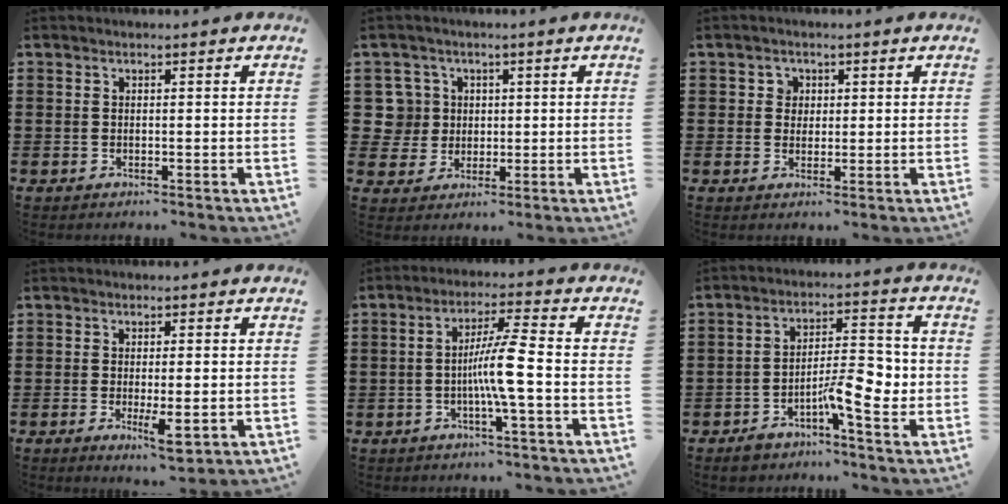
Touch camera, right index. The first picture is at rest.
{"total": 5.7, "force": [1.1, 5.5, 1.3], "torque": [-0.058, 0.014, 0.019]}
{"total": 2.0, "force": [0.4, 2.0, 0.3], "torque": [-0.016, 0.009, 0.005]}
{"total": 4.6, "force": [-1.2, 1.2, 4.2], "torque": [-0.077, -0.009, -0.018]}
{"total": 7.0, "force": [-1.4, -0.3, 6.8], "torque": [-0.128, -0.007, -0.032]}
{"total": 8.2, "force": [-3.0, 3.1, 7.0], "torque": [-0.097, -0.001, -0.052]}